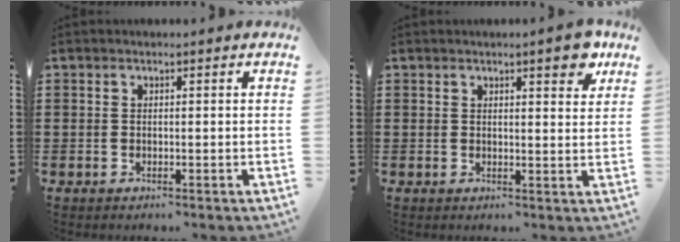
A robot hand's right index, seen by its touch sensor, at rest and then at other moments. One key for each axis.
{"total": 4.4, "fx": 2.8, "fy": 1.1, "fz": 3.3, "tx": -0.038, "ty": -0.005, "tz": 0.041}